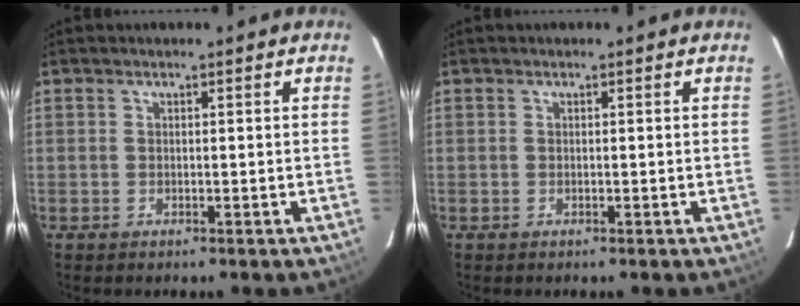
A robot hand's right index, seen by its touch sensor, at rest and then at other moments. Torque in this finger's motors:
{"motor_torque": [-0.01, -0.01, 0.01, 0.00]}